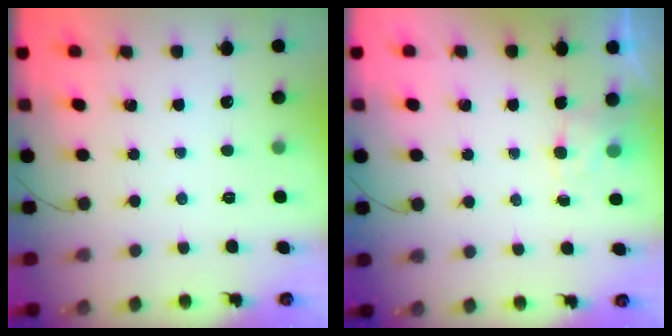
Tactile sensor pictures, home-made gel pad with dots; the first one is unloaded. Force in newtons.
{"total": 3.8, "press": 3.6, "slide": 1.1}